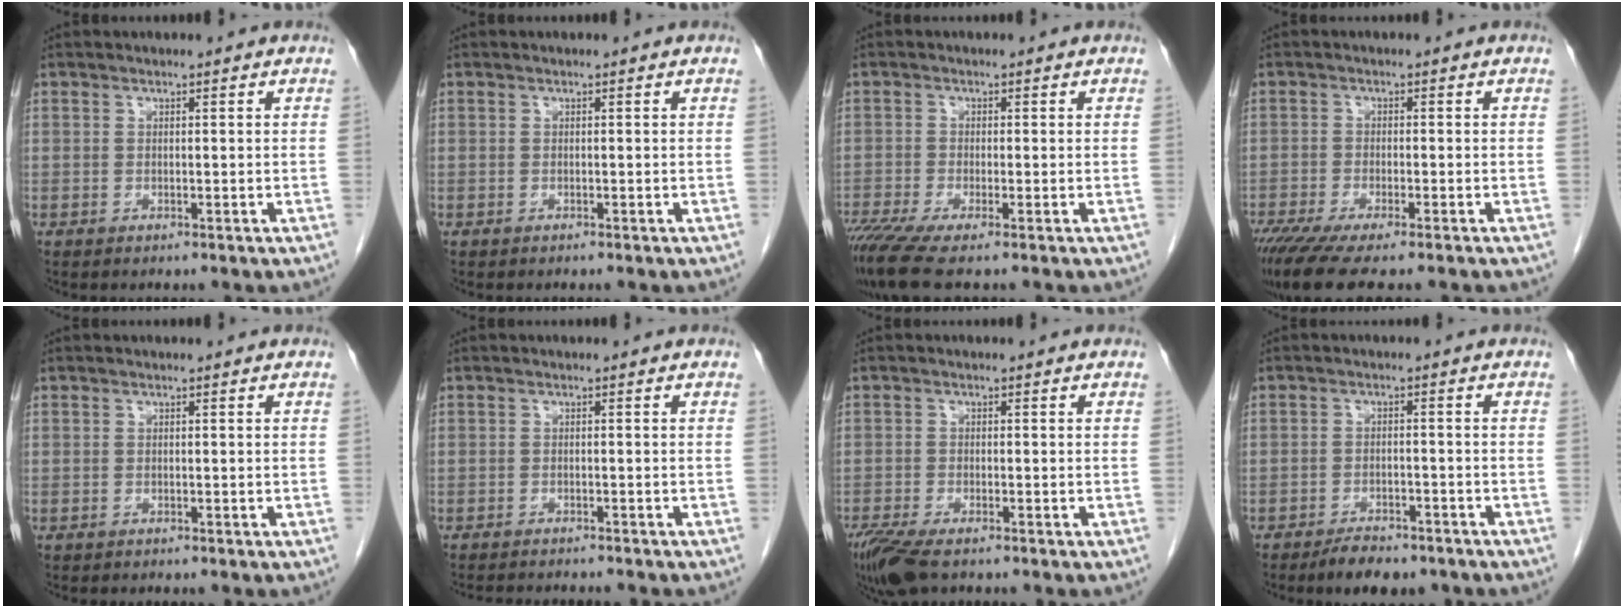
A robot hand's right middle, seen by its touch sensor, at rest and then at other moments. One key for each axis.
{"total": 0.0}
{"total": 6.1, "fx": -4.4, "fy": 0.2, "fz": 4.1, "tx": -0.073, "ty": -0.017, "tz": -0.081}
{"total": 9.9, "fx": -7.8, "fy": 1.3, "fz": 6.1, "tx": -0.094, "ty": -0.020, "tz": -0.125}
{"total": 0.0}
{"total": 6.3, "fx": -5.9, "fy": 0.8, "fz": 2.1, "tx": -0.021, "ty": -0.007, "tz": -0.078}
{"total": 6.7, "fx": -4.9, "fy": 1.9, "fz": 4.2, "tx": -0.082, "ty": -0.017, "tz": -0.087}
{"total": 5.6, "fx": -4.5, "fy": 2.1, "fz": 2.6, "tx": -0.042, "ty": -0.003, "tz": -0.068}